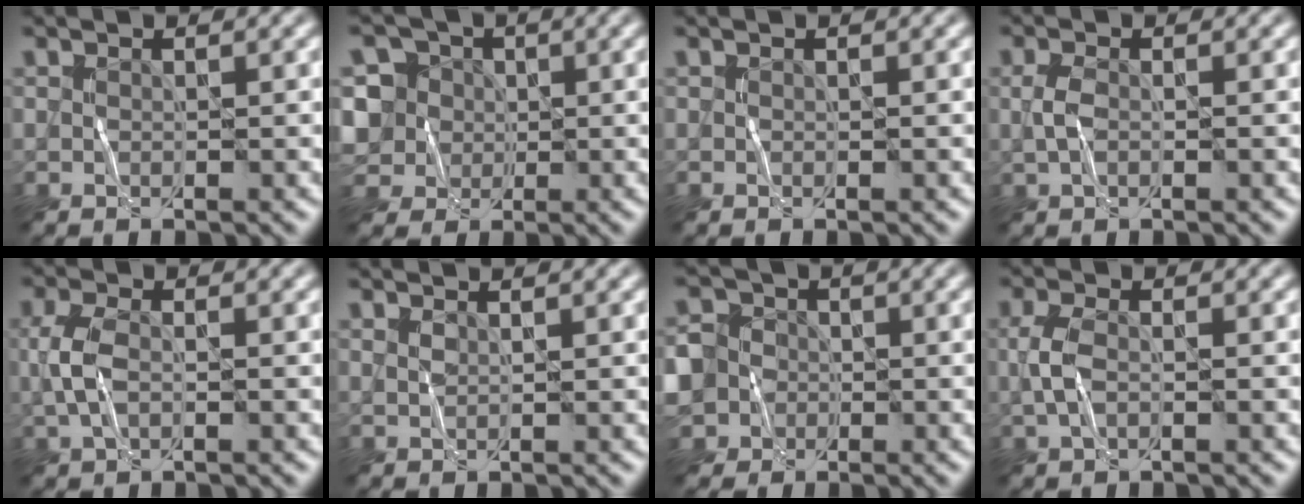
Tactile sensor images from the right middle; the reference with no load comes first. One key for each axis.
{"total": 6.4, "fx": 0.9, "fy": 6.1, "fz": 1.8, "tx": -0.048, "ty": 0.030, "tz": 0.004}
{"total": 0.0}
{"total": 1.7, "fx": 0.0, "fy": 1.0, "fz": 1.4, "tx": -0.038, "ty": 0.001, "tz": -0.003}
{"total": 3.2, "fx": -0.2, "fy": 1.8, "fz": 2.6, "tx": -0.067, "ty": 0.002, "tz": -0.005}
{"total": 0.7, "fx": 0.6, "fy": 0.1, "fz": 0.4, "tx": -0.013, "ty": 0.002, "tz": 0.012}
{"total": 9.0, "fx": -2.9, "fy": 8.1, "fz": 2.7, "tx": -0.071, "ty": -0.006, "tz": -0.091}
{"total": 2.6, "fx": -0.1, "fy": 1.4, "fz": 2.2, "tx": -0.057, "ty": 0.001, "tz": -0.005}